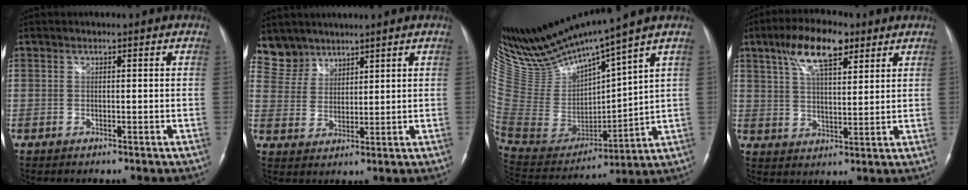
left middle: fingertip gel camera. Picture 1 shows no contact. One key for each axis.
{"total": 5.7, "fx": 4.8, "fy": 3.0, "fz": -0.6, "tx": 0.014, "ty": 0.005, "tz": 0.103}
{"total": 16.4, "fx": 14.6, "fy": -0.8, "fz": 7.3, "tx": -0.154, "ty": -0.025, "tz": 0.300}
{"total": 10.7, "fx": 6.2, "fy": 3.7, "fz": 7.9, "tx": -0.150, "ty": 0.019, "tz": 0.110}